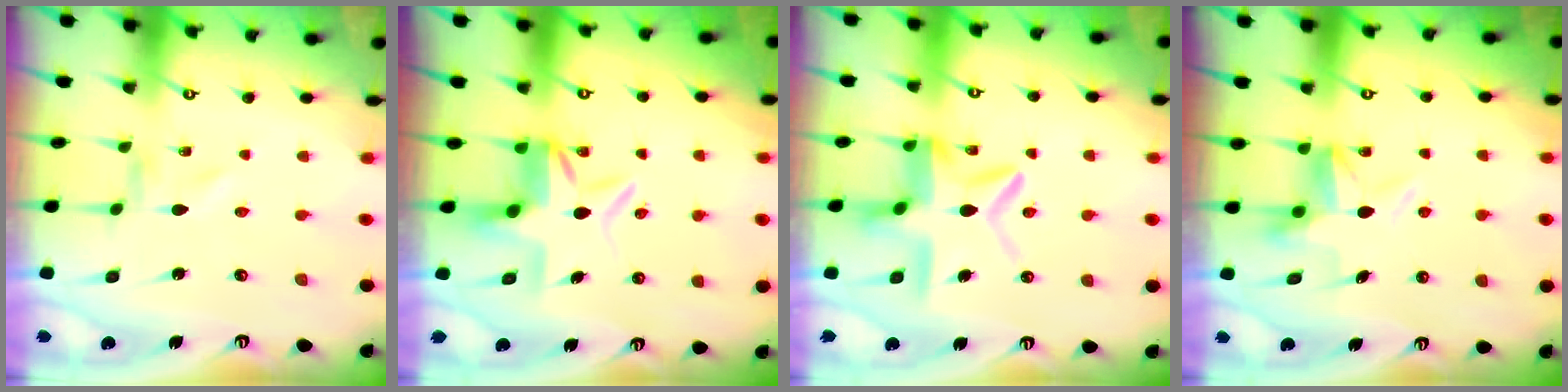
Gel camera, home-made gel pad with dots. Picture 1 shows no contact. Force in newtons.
{"total": 5.8, "press": 5.3, "slide": 2.3}
{"total": 11.2, "press": 11.2, "slide": 1.1}
{"total": 6.4, "press": 6.4, "slide": 0.3}